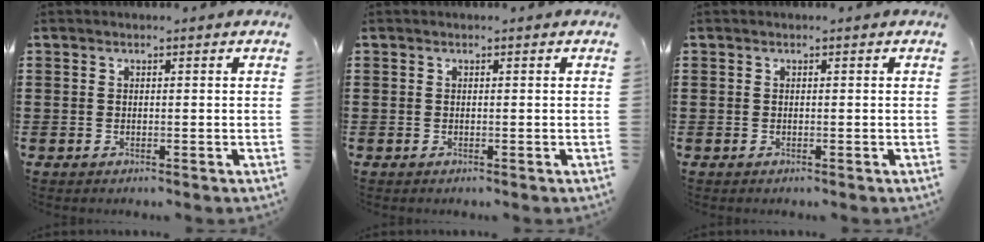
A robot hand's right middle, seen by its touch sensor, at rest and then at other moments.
{"total": 0.0}
{"total": 0.0}